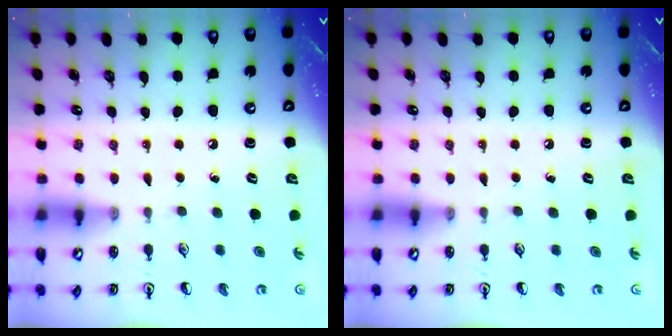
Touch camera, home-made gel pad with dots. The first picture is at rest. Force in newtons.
{"total": 0.0}